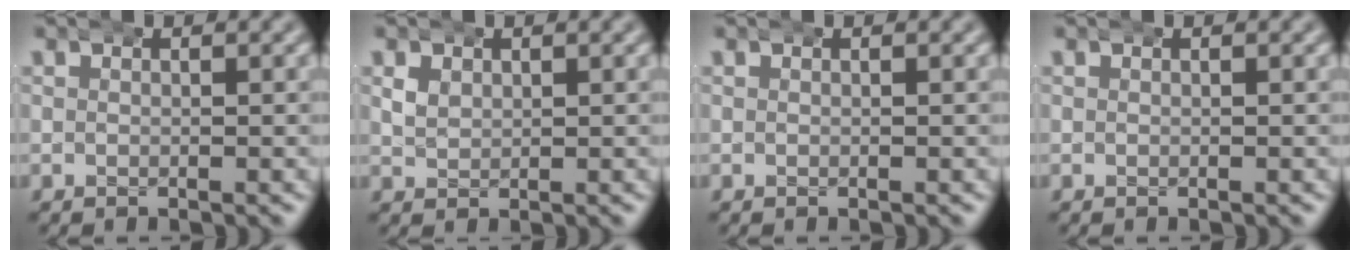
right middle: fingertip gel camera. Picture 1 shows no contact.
{"total": 0.8, "force": [0.6, 0.5, 0.0], "torque": [0.001, -0.004, 0.018]}
{"total": 0.0}
{"total": 0.0}